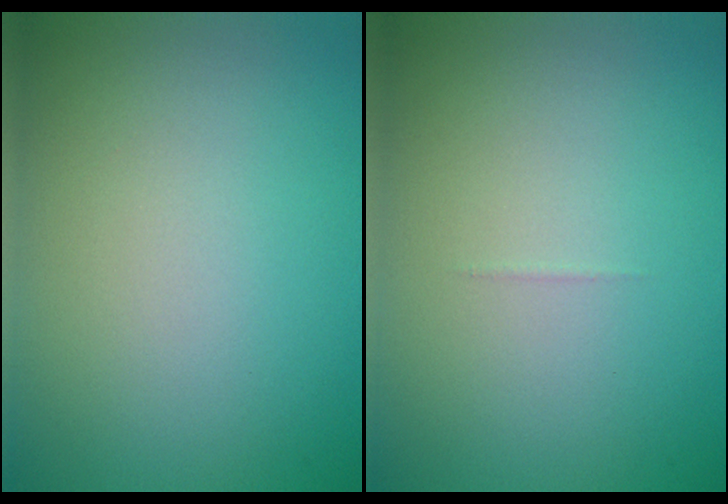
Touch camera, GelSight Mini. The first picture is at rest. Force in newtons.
{"total": 0.0}